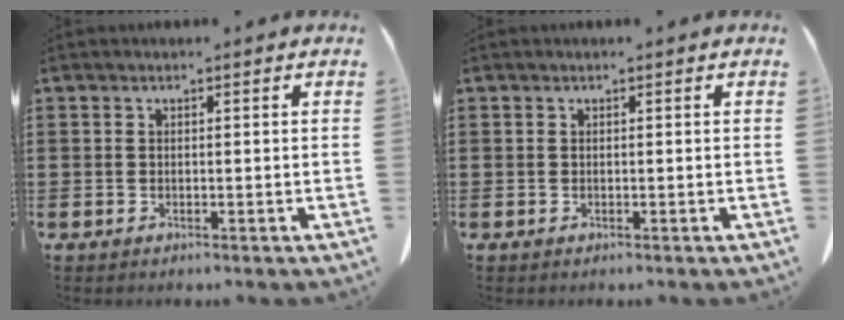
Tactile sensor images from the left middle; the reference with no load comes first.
{"total": 0.0}